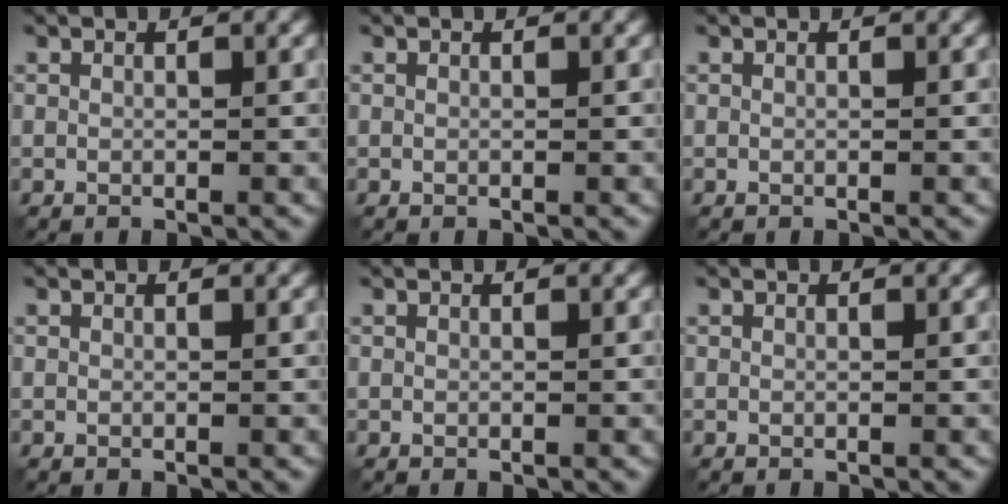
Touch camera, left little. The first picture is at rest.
{"total": 0.0}
{"total": 0.0}
{"total": 0.0}
{"total": 0.0}
{"total": 0.0}